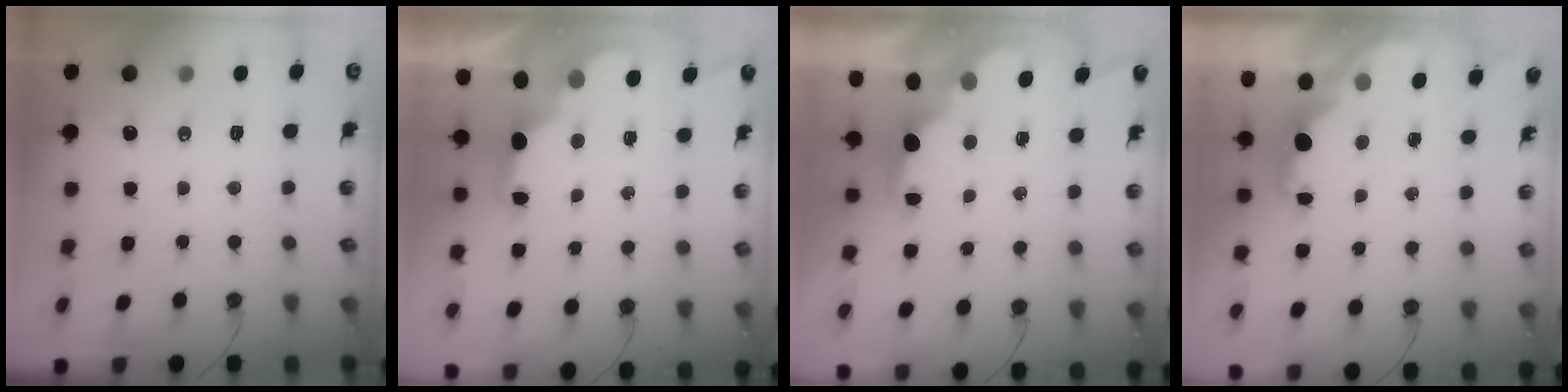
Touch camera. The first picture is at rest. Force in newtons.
{"total": 2.8, "press": 2.7, "slide": 0.9}
{"total": 2.2, "press": 2.0, "slide": 0.8}
{"total": 2.1, "press": 2.0, "slide": 0.6}